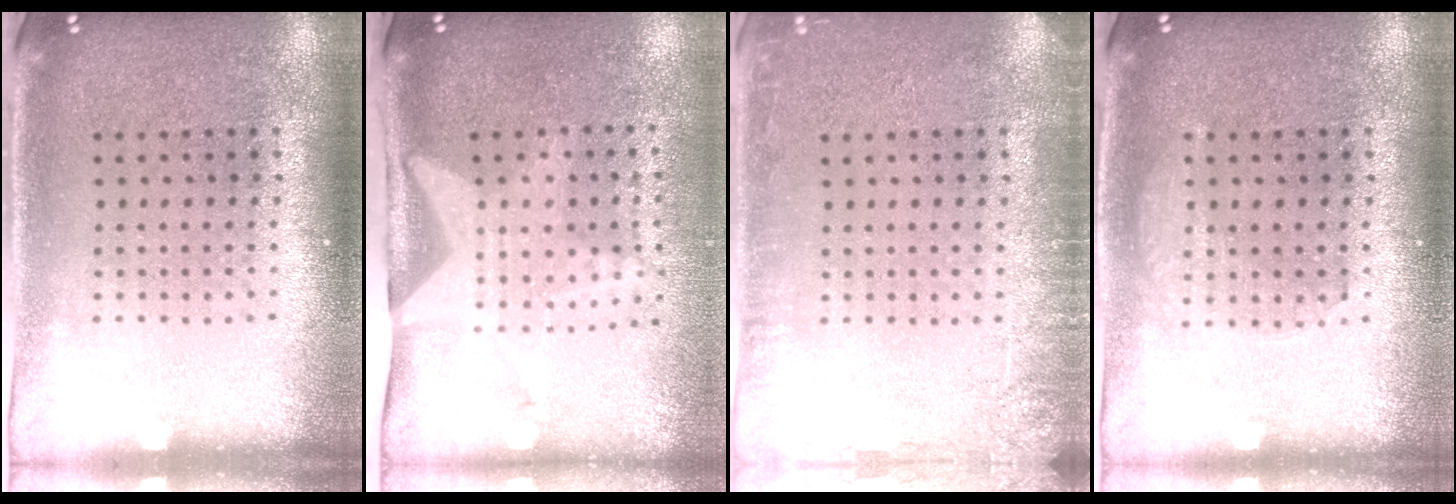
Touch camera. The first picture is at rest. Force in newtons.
{"total": 2.0, "press": 1.5, "slide": 1.3}
{"total": 2.4, "press": 2.3, "slide": 0.3}
{"total": 1.3, "press": 1.3, "slide": 0.2}